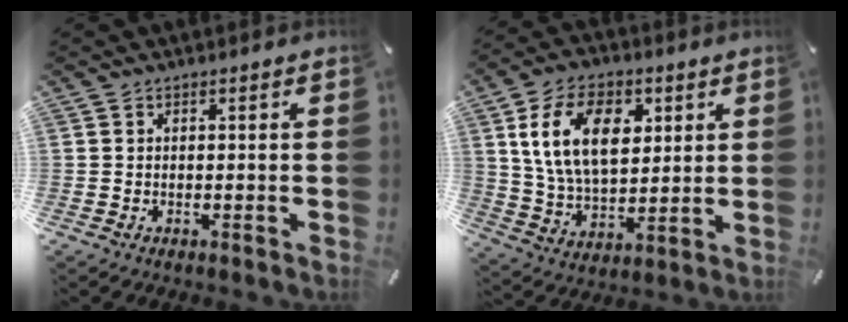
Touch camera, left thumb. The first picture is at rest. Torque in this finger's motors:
{"motor_torque": [2.43, 2.58, 1.53, -1.24, 0.24]}